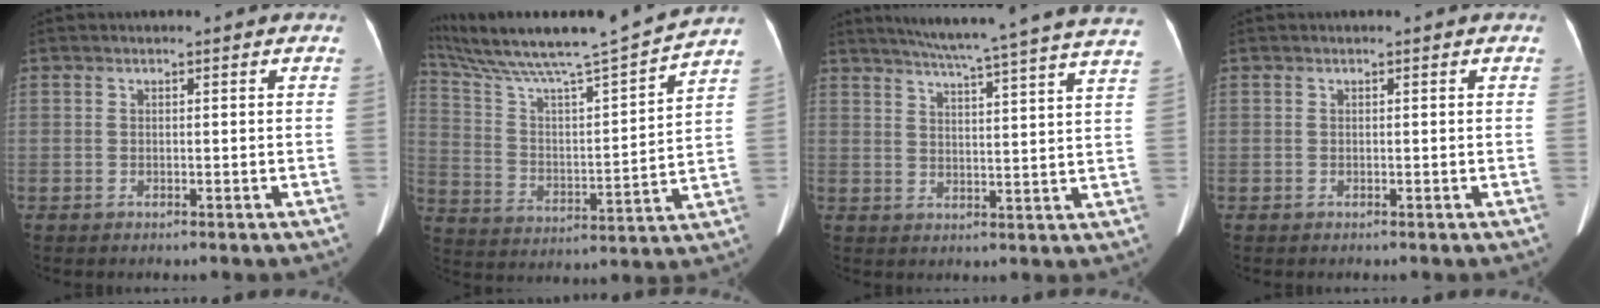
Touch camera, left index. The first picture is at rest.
{"total": 17.9, "force": [16.1, -1.0, 7.7], "torque": [-0.146, -0.021, 0.263]}
{"total": 23.9, "force": [21.2, -1.3, 10.8], "torque": [-0.170, -0.035, 0.264]}
{"total": 0.0}